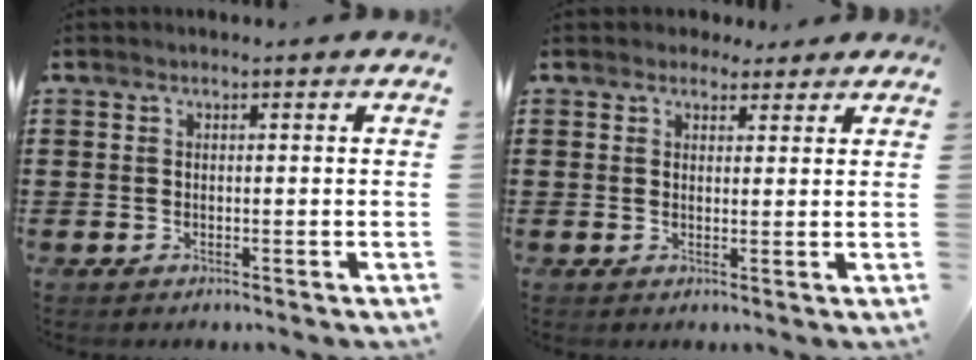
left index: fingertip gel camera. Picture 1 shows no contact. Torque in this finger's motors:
{"motor_torque": [1.10, 1.04, 0.04, 0.00]}